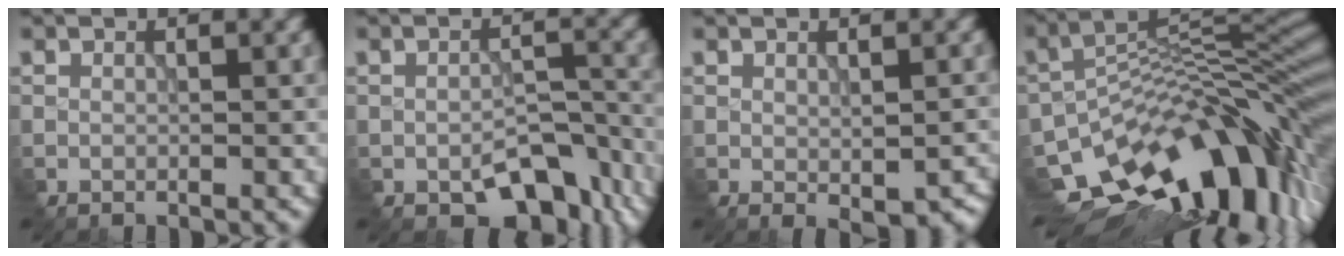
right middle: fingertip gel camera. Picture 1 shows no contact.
{"total": 5.9, "force": [-3.6, 3.2, 3.5], "torque": [-0.047, -0.009, -0.047]}
{"total": 2.7, "force": [-0.7, 1.2, 2.2], "torque": [-0.034, -0.012, -0.002]}
{"total": 14.0, "force": [-7.2, 7.0, 9.8], "torque": [-0.159, -0.006, -0.117]}